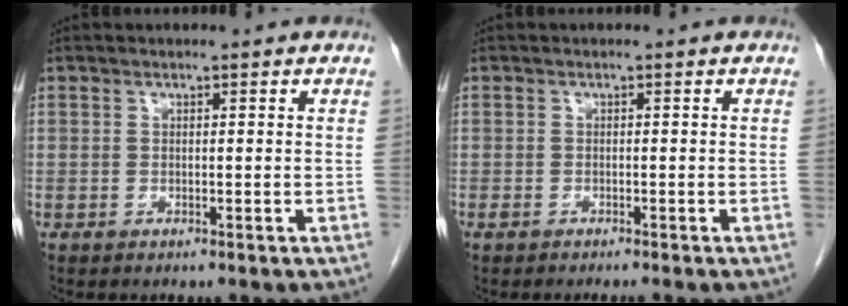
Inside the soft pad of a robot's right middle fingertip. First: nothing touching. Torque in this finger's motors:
{"motor_torque": [-0.33, 0.05, 0.02, 0.01]}